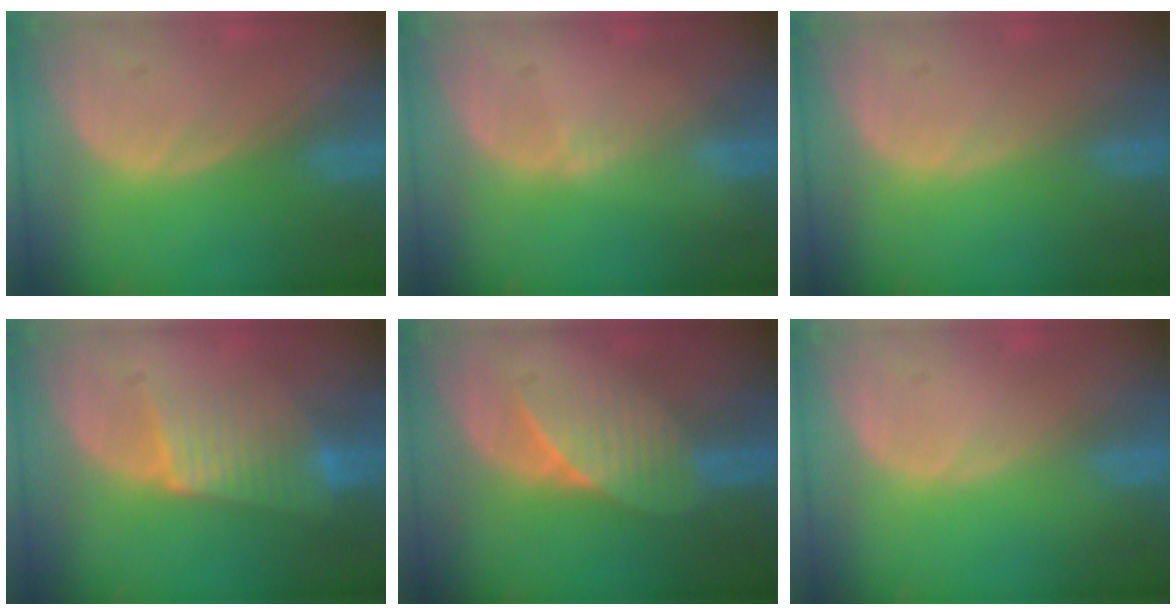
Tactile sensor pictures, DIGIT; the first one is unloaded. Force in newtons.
{"total": 0.6, "press": 0.6, "slide": 0.2}
{"total": 0.0}
{"total": 6.7, "press": 6.2, "slide": 2.5}
{"total": 6.6, "press": 6.2, "slide": 2.5}
{"total": 0.0}